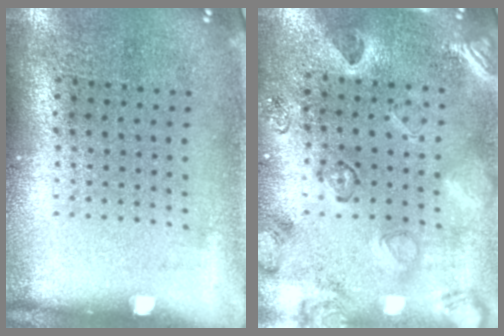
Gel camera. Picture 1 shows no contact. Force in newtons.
{"total": 2.3, "press": 2.0, "slide": 1.1}